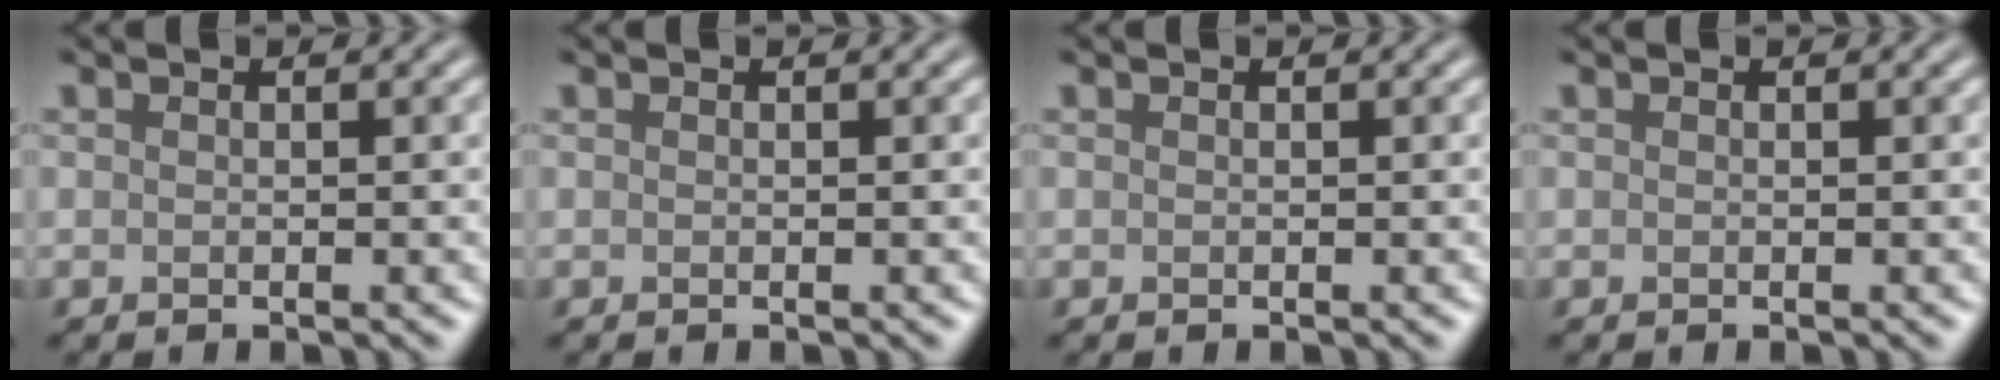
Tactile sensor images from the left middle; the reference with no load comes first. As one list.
[{"total": 0.0}, {"total": 0.0}, {"total": 0.0}]